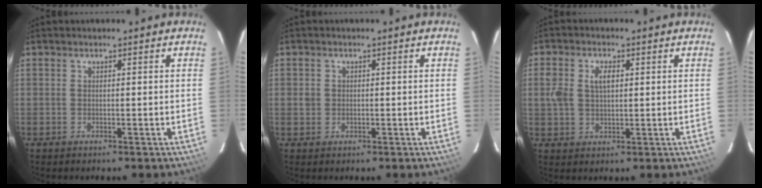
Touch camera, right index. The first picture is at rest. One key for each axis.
{"total": 1.6, "fx": -0.1, "fy": 1.6, "fz": 0.4, "tx": -0.006, "ty": 0.002, "tz": -0.002}
{"total": 5.2, "fx": 1.1, "fy": 3.2, "fz": 4.0, "tx": -0.081, "ty": 0.011, "tz": 0.022}